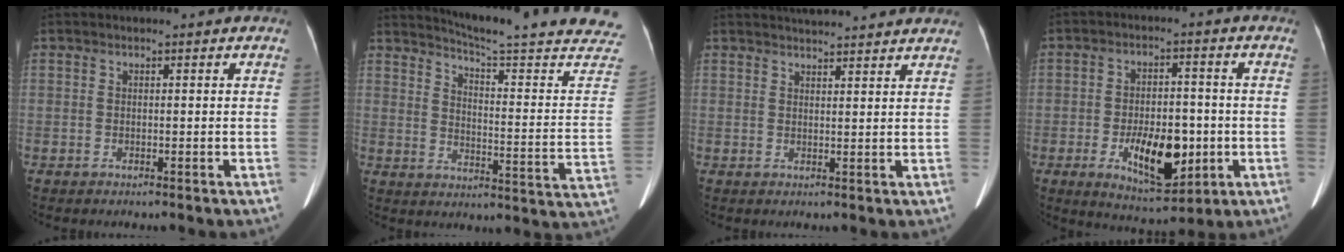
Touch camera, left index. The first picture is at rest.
{"total": 24.8, "force": [22.9, -0.5, 9.4], "torque": [-0.135, -0.121, 0.274]}
{"total": 10.0, "force": [9.5, 0.4, 3.2], "torque": [-0.046, 0.023, 0.113]}
{"total": 10.9, "force": [-3.1, 5.0, 9.1], "torque": [-0.154, -0.008, -0.038]}